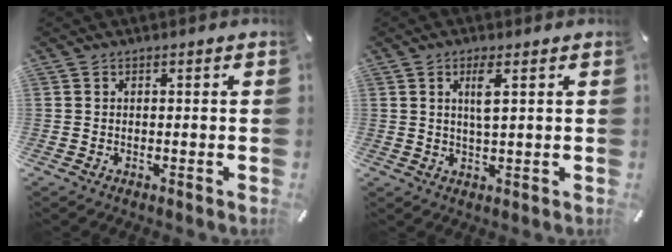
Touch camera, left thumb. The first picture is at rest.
{"total": 4.6, "force": [1.6, 1.0, 4.2], "torque": [-0.082, 0.001, 0.023]}